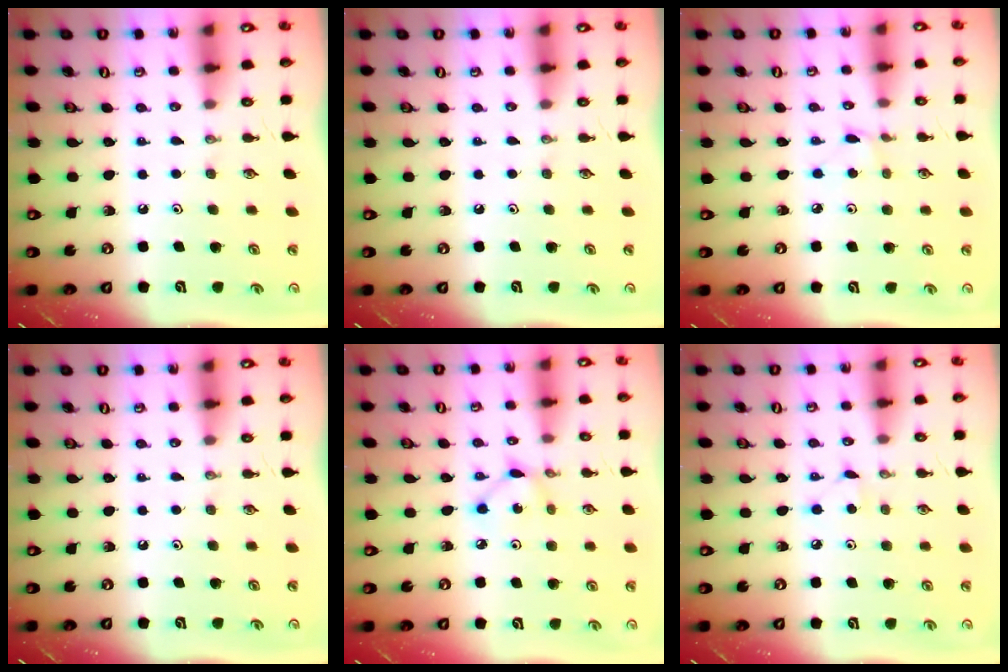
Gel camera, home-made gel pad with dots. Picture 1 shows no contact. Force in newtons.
{"total": 0.0}
{"total": 1.5, "press": 1.5, "slide": 0.2}
{"total": 0.0}
{"total": 2.6, "press": 2.6, "slide": 0.1}
{"total": 3.1, "press": 3.1, "slide": 0.4}